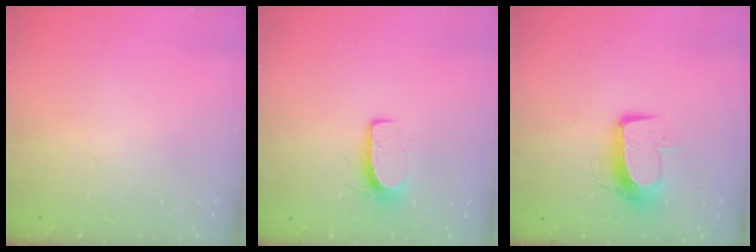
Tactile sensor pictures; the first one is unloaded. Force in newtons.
{"total": 7.0, "press": 7.0, "slide": 0.6}
{"total": 9.9, "press": 9.8, "slide": 1.0}